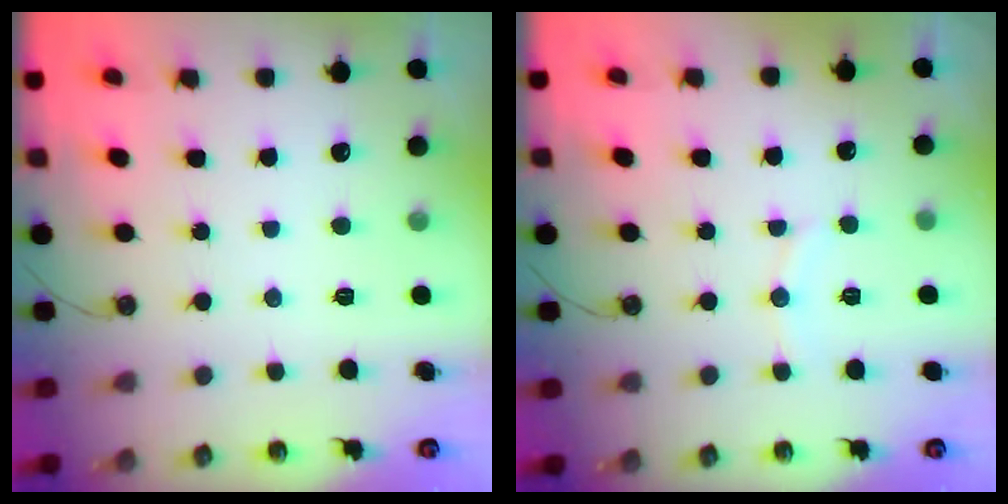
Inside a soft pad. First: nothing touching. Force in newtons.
{"total": 5.2, "press": 5.1, "slide": 0.7}